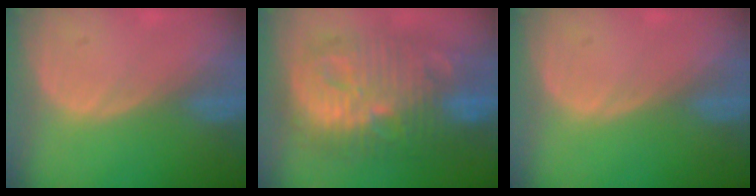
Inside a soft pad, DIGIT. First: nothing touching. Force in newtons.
{"total": 13.7, "press": 13.6, "slide": 1.2}
{"total": 0.0}